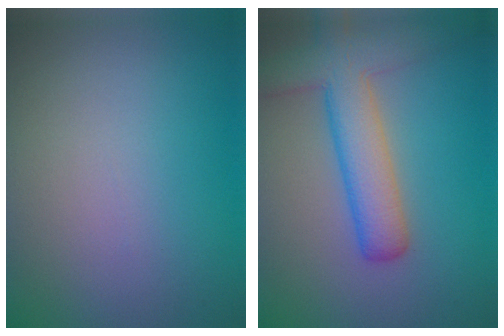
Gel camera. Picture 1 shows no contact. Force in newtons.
{"total": 6.2, "press": 6.1, "slide": 0.3}